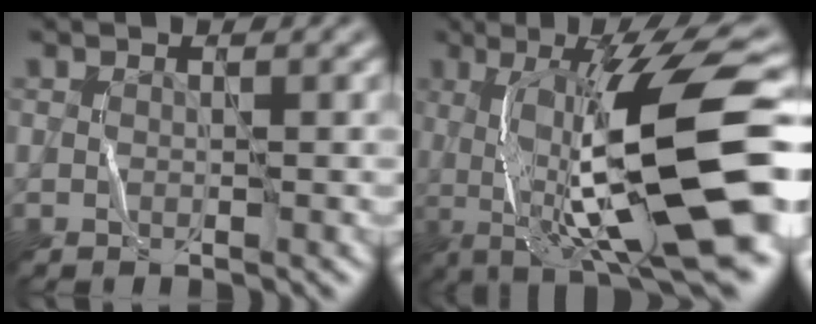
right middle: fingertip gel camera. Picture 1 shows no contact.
{"total": 14.5, "force": [-0.6, 3.8, 13.9], "torque": [-0.198, 0.008, -0.008]}